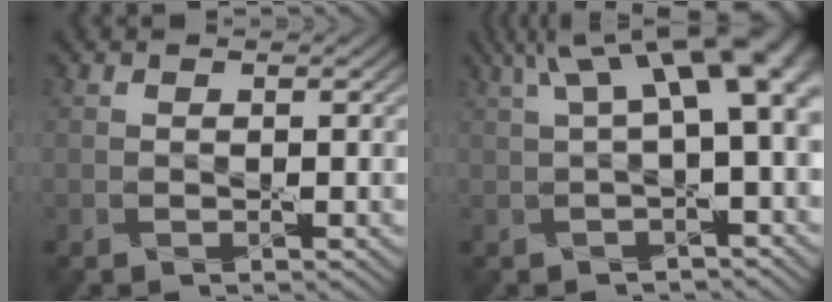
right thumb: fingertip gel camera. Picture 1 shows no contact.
{"total": 9.8, "force": [2.7, 3.0, 9.0], "torque": [-0.138, 0.028, 0.045]}